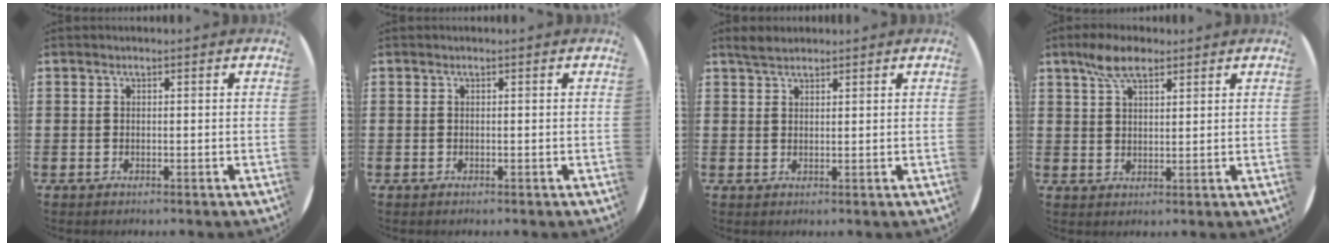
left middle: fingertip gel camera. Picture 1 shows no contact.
{"total": 0.0}
{"total": 2.2, "force": [2.0, 0.7, 0.7], "torque": [-0.009, 0.002, 0.036]}
{"total": 5.6, "force": [3.9, 2.3, 3.3], "torque": [-0.064, 0.001, 0.070]}